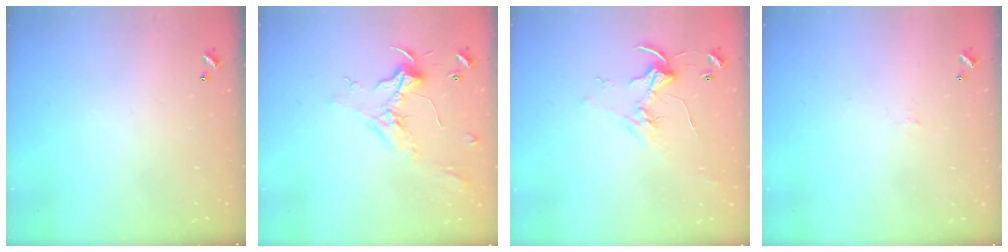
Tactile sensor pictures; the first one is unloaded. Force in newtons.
{"total": 2.4, "press": 2.3, "slide": 0.8}
{"total": 2.5, "press": 2.5, "slide": 0.2}
{"total": 1.7, "press": 1.6, "slide": 0.3}